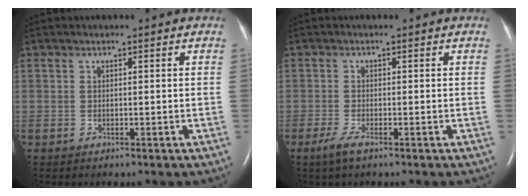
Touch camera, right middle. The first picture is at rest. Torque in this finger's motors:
{"motor_torque": [0.38, -0.26, 0.13, 0.01]}